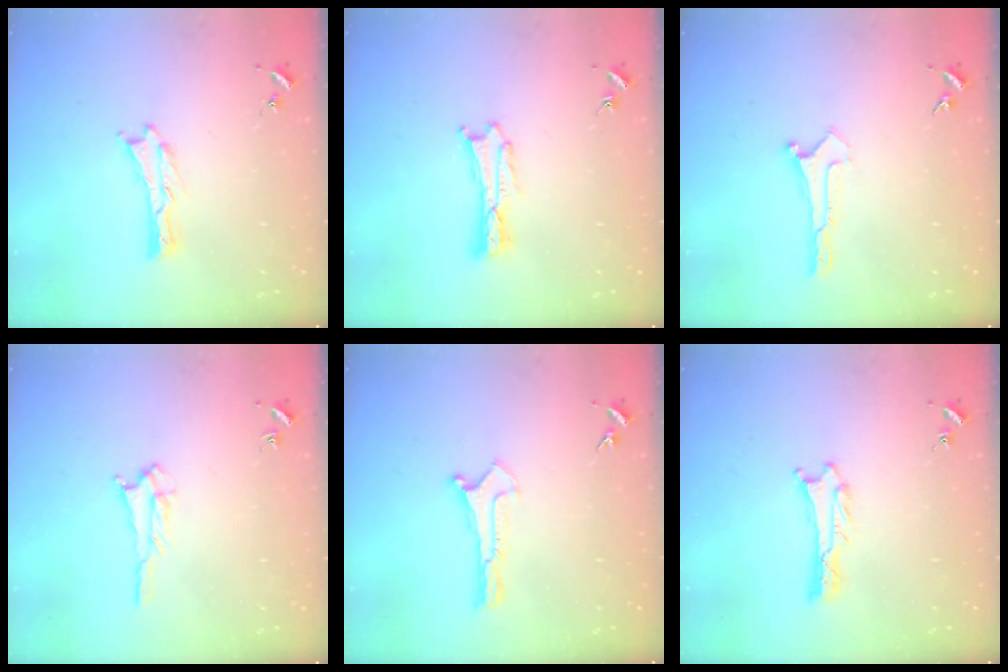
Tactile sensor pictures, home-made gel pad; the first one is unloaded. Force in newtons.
{"total": 0.6, "press": 0.6, "slide": 0.2}
{"total": 0.0}
{"total": 1.6, "press": 1.6, "slide": 0.3}
{"total": 0.0}
{"total": 1.0, "press": 1.0, "slide": 0.1}